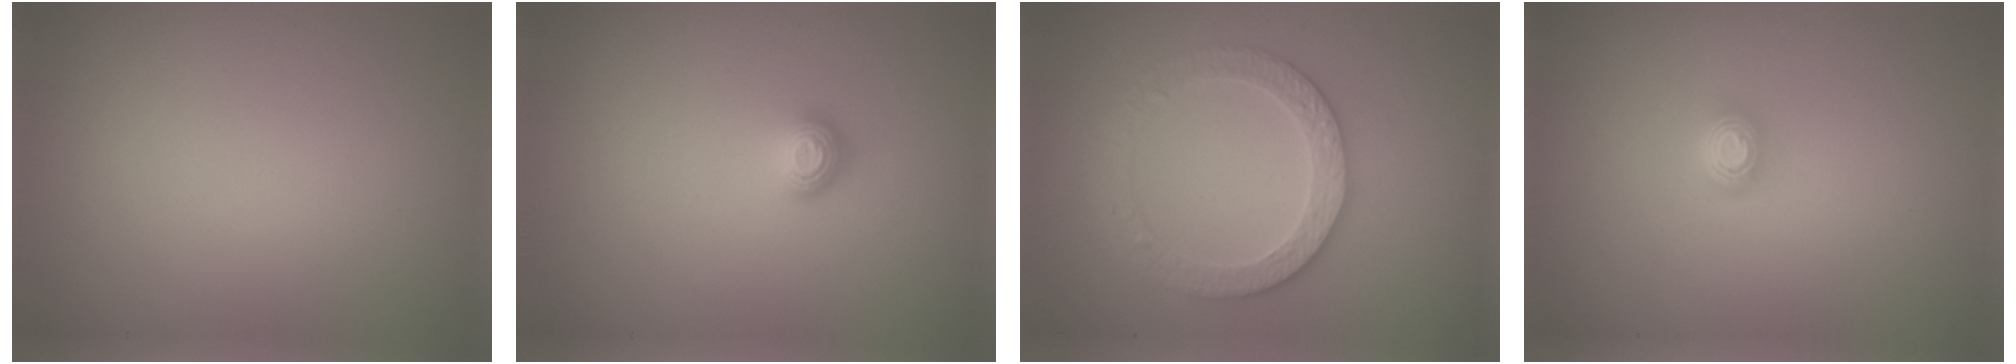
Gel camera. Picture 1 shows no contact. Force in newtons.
{"total": 1.2, "press": 1.0, "slide": 0.6}
{"total": 3.4, "press": 3.3, "slide": 0.6}
{"total": 1.6, "press": 1.2, "slide": 1.1}